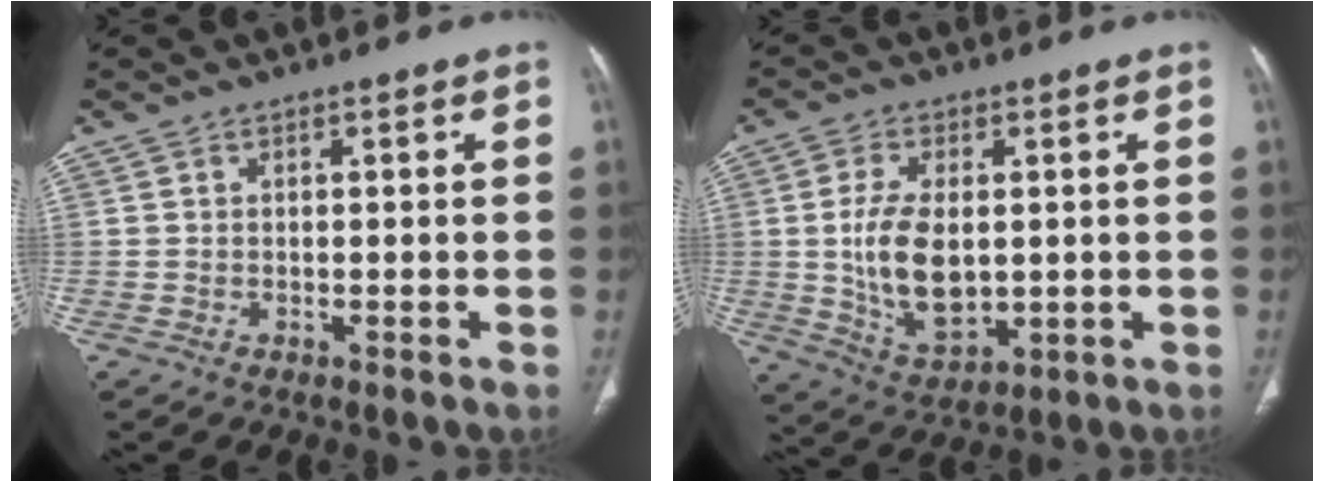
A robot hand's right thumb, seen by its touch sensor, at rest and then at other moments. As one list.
[{"total": 12.5, "force": [0.4, 7.0, 10.3], "torque": [-0.184, -0.016, 0.021]}]